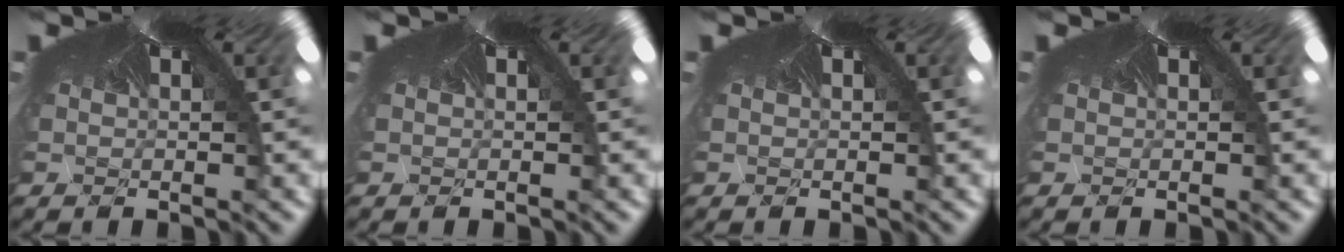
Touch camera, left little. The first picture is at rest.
{"total": 0.0}
{"total": 0.0}
{"total": 0.0}